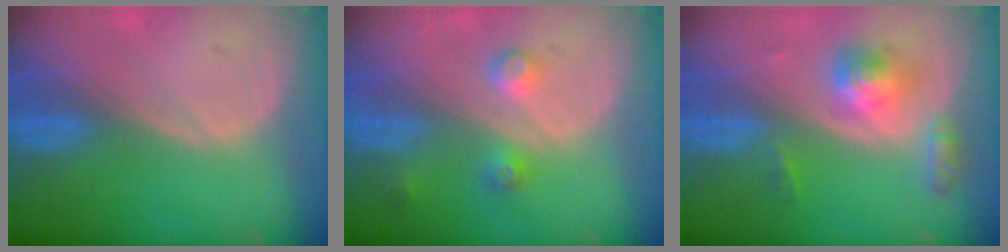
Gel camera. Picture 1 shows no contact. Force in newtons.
{"total": 3.5, "press": 3.4, "slide": 0.7}
{"total": 5.3, "press": 5.0, "slide": 1.7}